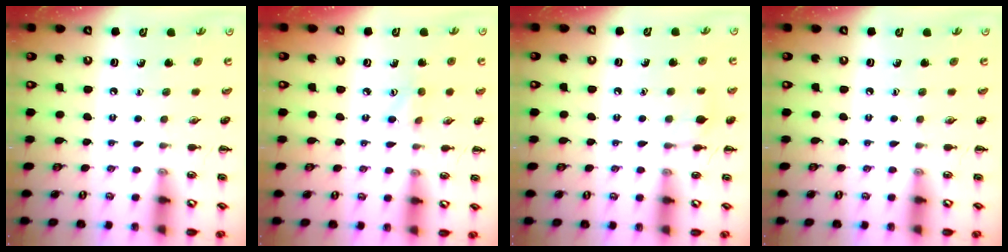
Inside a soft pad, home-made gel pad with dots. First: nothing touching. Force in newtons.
{"total": 3.4, "press": 3.2, "slide": 1.0}
{"total": 7.0, "press": 6.9, "slide": 1.5}
{"total": 0.0}